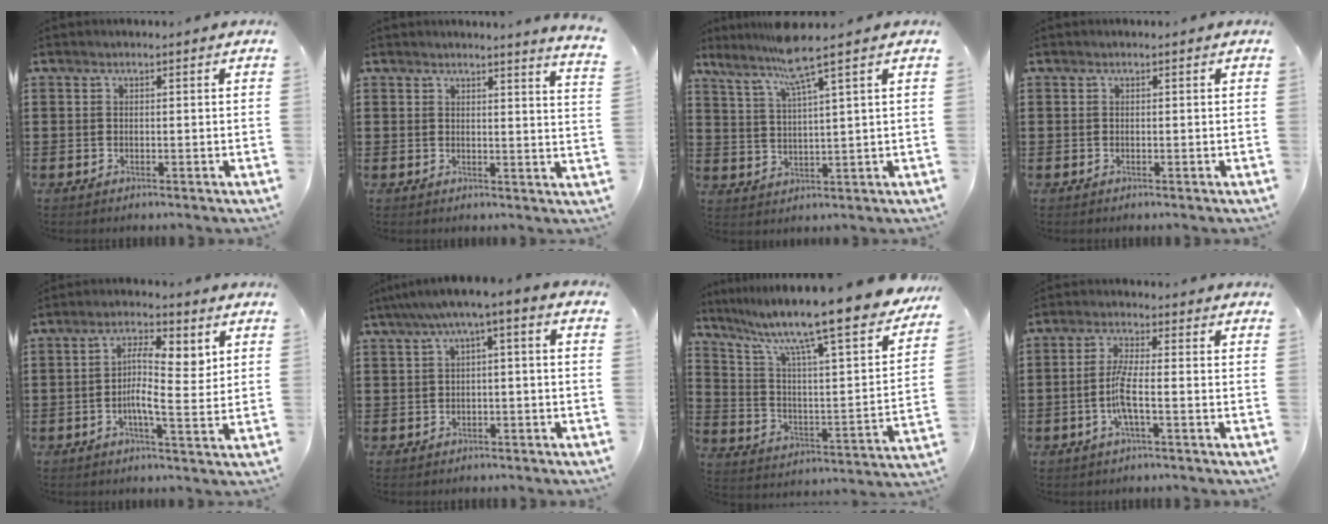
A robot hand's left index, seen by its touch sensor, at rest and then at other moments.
{"total": 2.9, "force": [2.6, -1.0, 0.7], "torque": [-0.013, -0.021, 0.045]}
{"total": 6.8, "force": [5.0, -0.6, 4.5], "torque": [-0.105, -0.020, 0.083]}
{"total": 0.0}
{"total": 7.7, "force": [0.6, 2.7, 7.2], "torque": [-0.127, 0.010, 0.007]}
{"total": 3.6, "force": [-1.4, 0.5, 3.2], "torque": [-0.059, 0.001, -0.033]}
{"total": 12.3, "force": [9.8, 0.7, 7.4], "torque": [-0.164, -0.073, 0.153]}
{"total": 5.2, "force": [-1.6, 0.7, 4.9], "torque": [-0.107, -0.006, -0.037]}